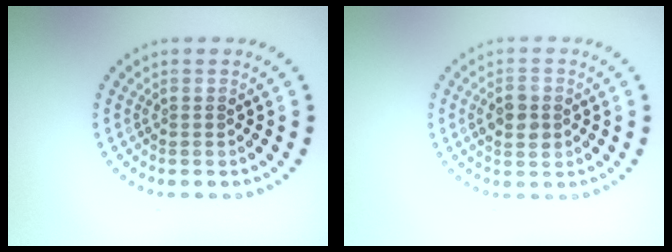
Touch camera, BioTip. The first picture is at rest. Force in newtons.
{"total": 2.8, "press": 2.8, "slide": 0.1}